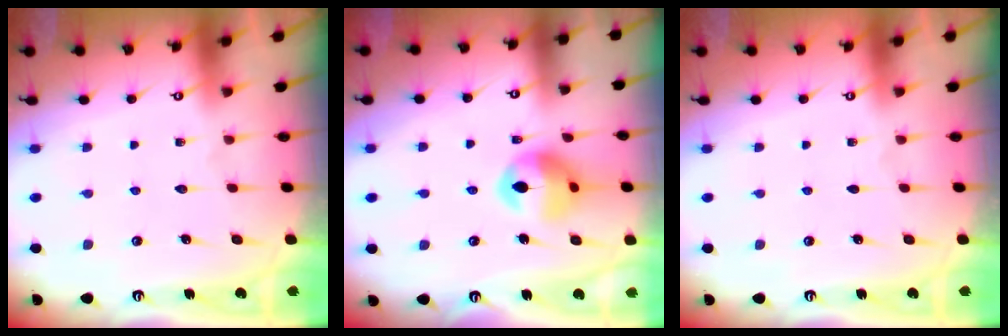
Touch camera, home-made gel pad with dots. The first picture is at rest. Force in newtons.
{"total": 12.8, "press": 12.7, "slide": 1.3}
{"total": 0.0}